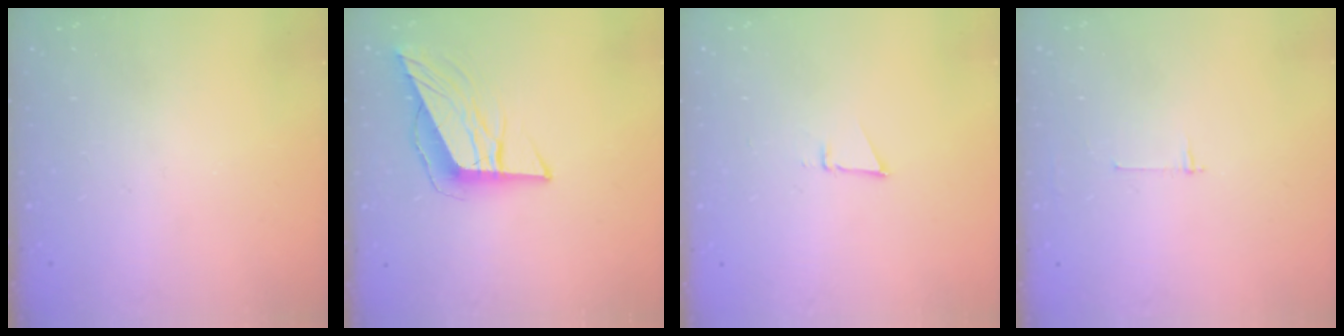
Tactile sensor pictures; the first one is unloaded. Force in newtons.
{"total": 9.3, "press": 9.2, "slide": 1.6}
{"total": 3.0, "press": 2.9, "slide": 0.8}
{"total": 2.7, "press": 2.7, "slide": 0.3}